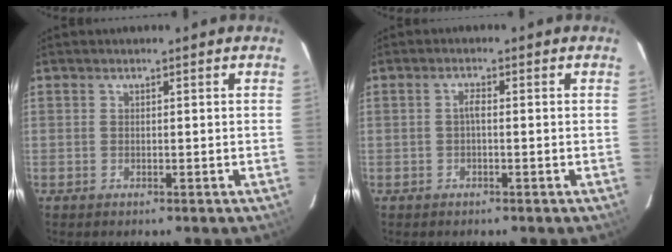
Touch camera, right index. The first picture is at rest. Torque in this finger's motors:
{"motor_torque": [0.25, -0.01, 0.19, 0.05]}